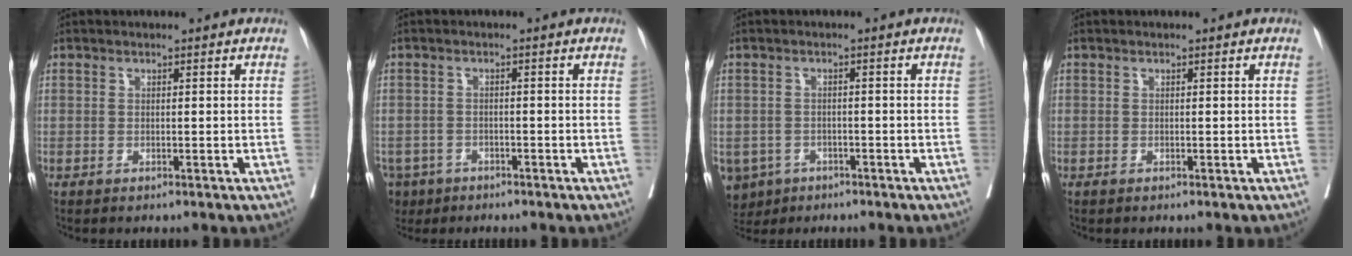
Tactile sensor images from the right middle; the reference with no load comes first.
{"total": 5.6, "force": [-4.0, 3.9, 0.9], "torque": [-0.018, 0.001, -0.066]}
{"total": 6.7, "force": [-3.9, 5.3, 1.5], "torque": [-0.038, 0.001, -0.058]}
{"total": 0.0}